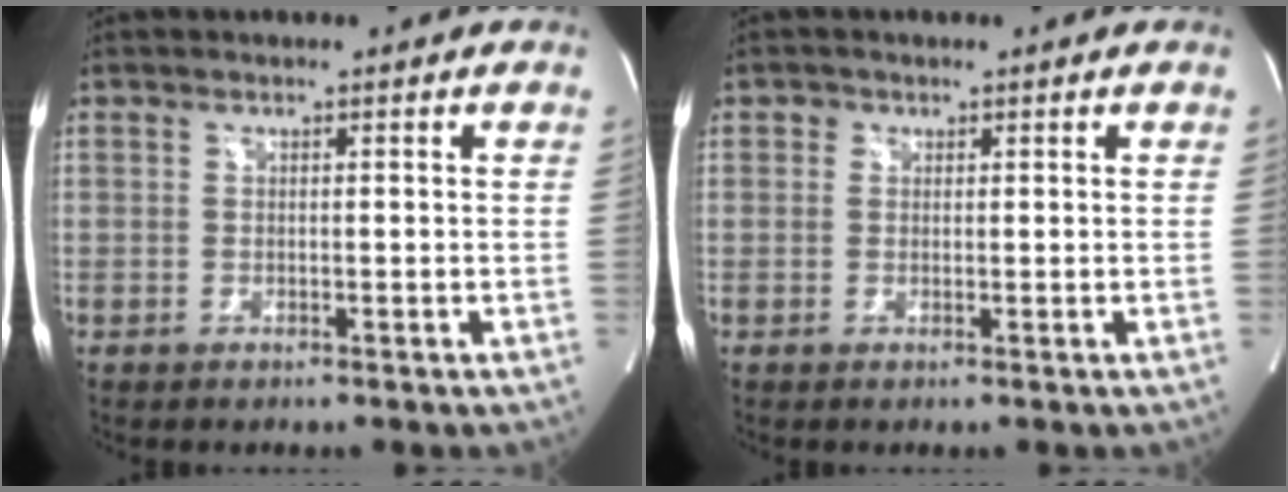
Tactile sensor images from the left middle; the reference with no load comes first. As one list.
[{"total": 0.9, "force": [0.4, 0.8, 0.1], "torque": [0.006, -0.001, 0.003]}]